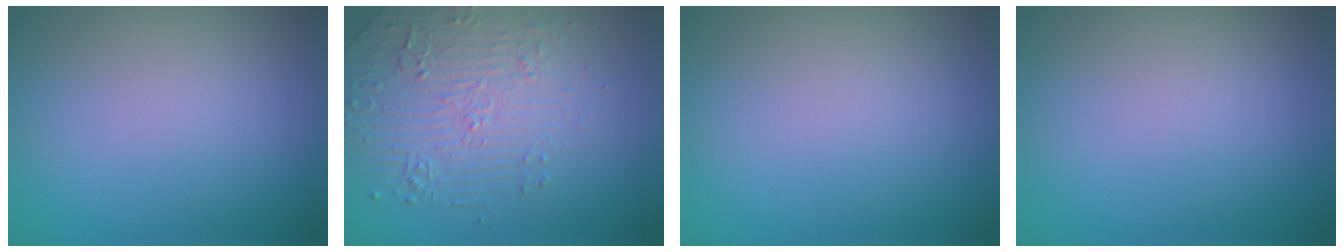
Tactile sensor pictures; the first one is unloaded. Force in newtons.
{"total": 5.1, "press": 3.9, "slide": 3.3}
{"total": 0.0}
{"total": 0.0}